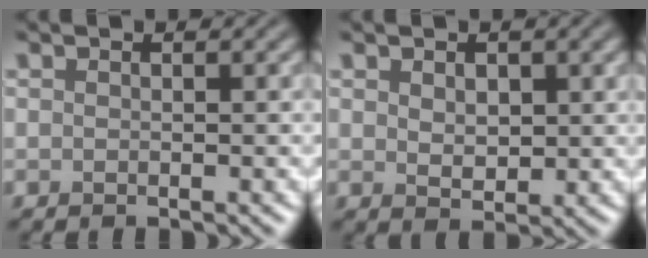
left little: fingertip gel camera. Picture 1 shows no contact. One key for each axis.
{"total": 2.1, "fx": 0.8, "fy": 1.4, "fz": 1.4, "tx": -0.026, "ty": -0.005, "tz": 0.017}